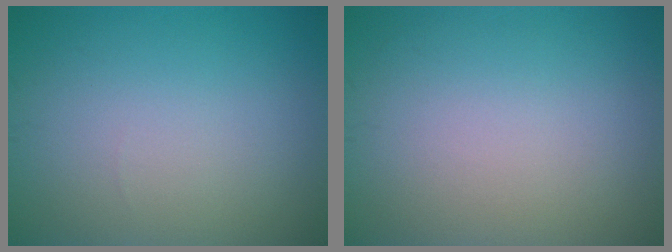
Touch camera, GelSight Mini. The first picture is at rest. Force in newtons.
{"total": 0.0}